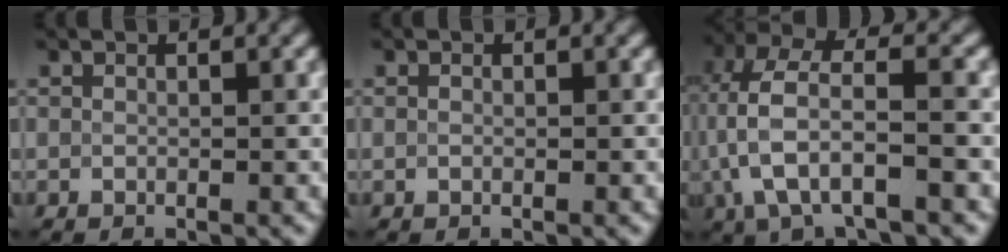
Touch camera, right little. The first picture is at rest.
{"total": 0.0}
{"total": 8.0, "force": [-1.0, 3.6, 7.0], "torque": [-0.149, 0.013, -0.025]}